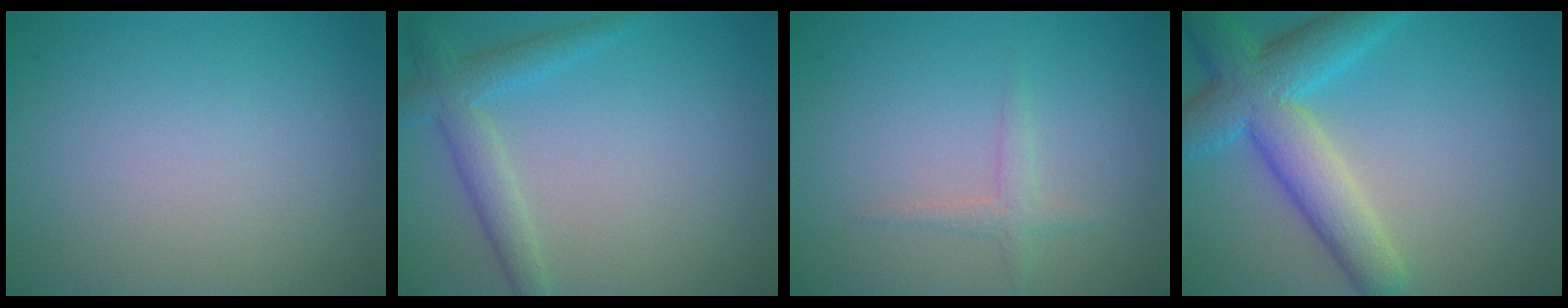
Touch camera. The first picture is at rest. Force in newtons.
{"total": 3.0, "press": 3.0, "slide": 0.0}
{"total": 1.3, "press": 1.3, "slide": 0.0}
{"total": 7.4, "press": 7.4, "slide": 0.3}